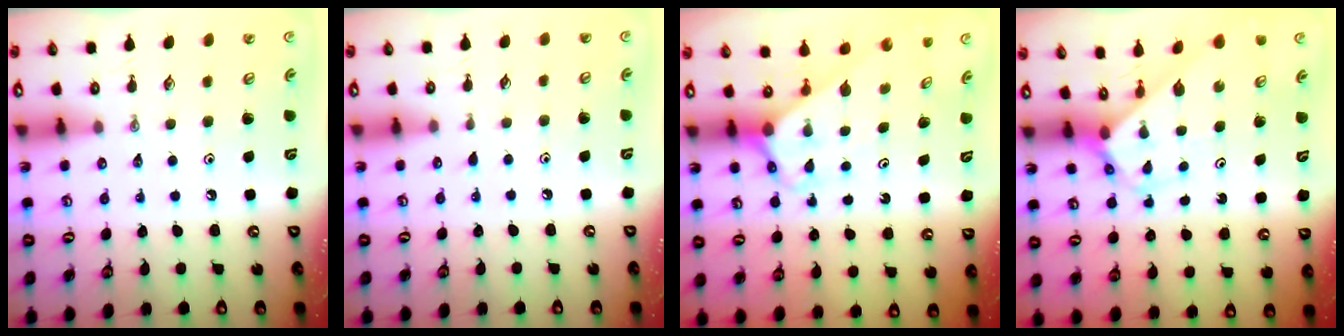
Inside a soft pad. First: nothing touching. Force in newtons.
{"total": 2.9, "press": 2.9, "slide": 0.4}
{"total": 2.9, "press": 2.9, "slide": 0.2}
{"total": 2.8, "press": 2.8, "slide": 0.2}